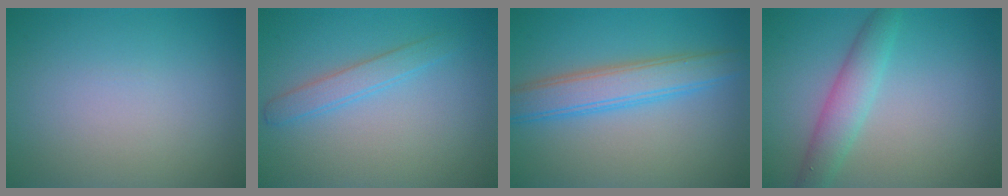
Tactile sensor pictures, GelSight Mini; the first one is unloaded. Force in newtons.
{"total": 2.0, "press": 2.0, "slide": 0.0}
{"total": 4.6, "press": 4.6, "slide": 0.2}
{"total": 3.2, "press": 3.2, "slide": 0.0}